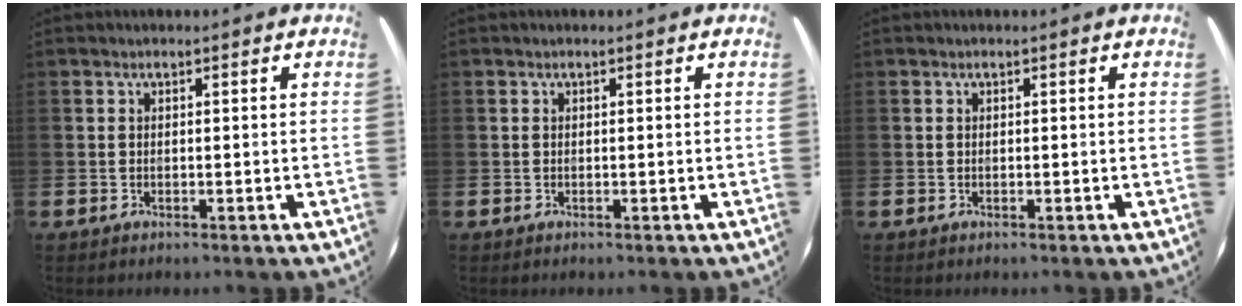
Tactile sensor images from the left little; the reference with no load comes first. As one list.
[{"total": 0.0}, {"total": 0.0}]